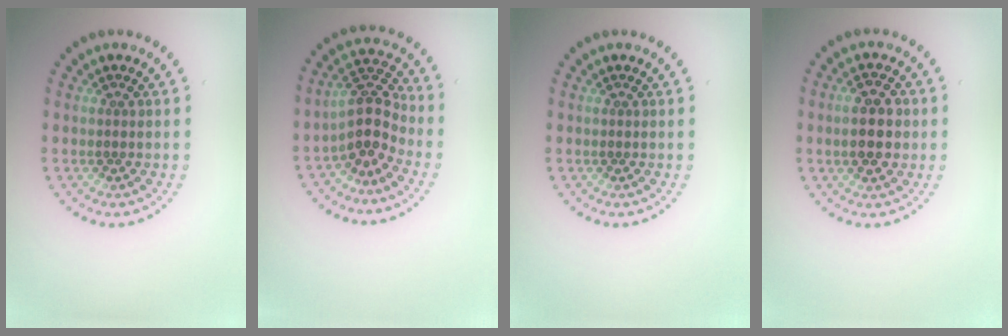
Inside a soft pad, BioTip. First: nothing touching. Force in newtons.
{"total": 3.7, "press": 3.2, "slide": 1.9}
{"total": 0.0}
{"total": 4.6, "press": 4.6, "slide": 0.1}